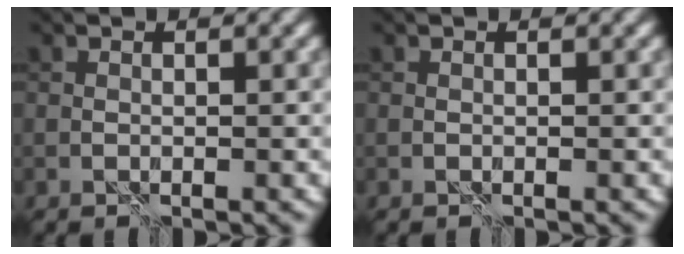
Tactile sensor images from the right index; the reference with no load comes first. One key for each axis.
{"total": 0.0}